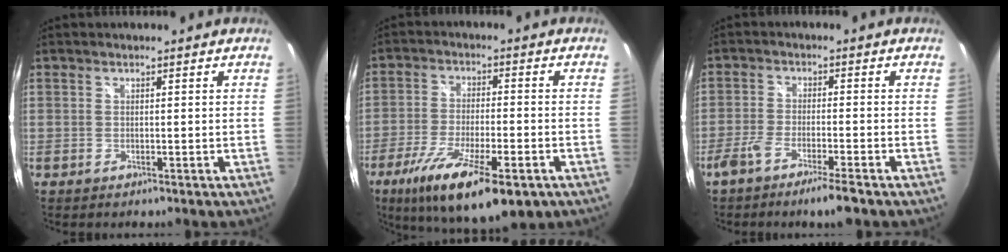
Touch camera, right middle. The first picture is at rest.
{"total": 16.9, "force": [-9.6, 4.5, 13.1], "torque": [-0.246, -0.050, -0.160]}
{"total": 6.2, "force": [-4.7, 0.2, 4.1], "torque": [-0.094, -0.005, -0.089]}